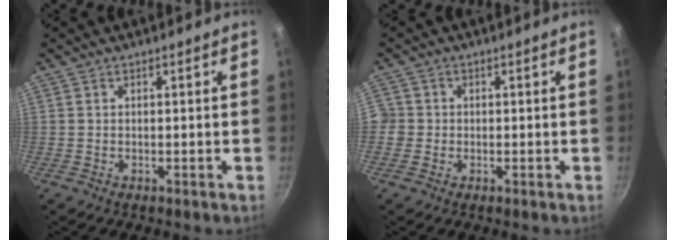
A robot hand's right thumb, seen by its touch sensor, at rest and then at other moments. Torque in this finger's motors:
{"motor_torque": [0.45, 0.36, 0.24, 0.16, -0.04]}